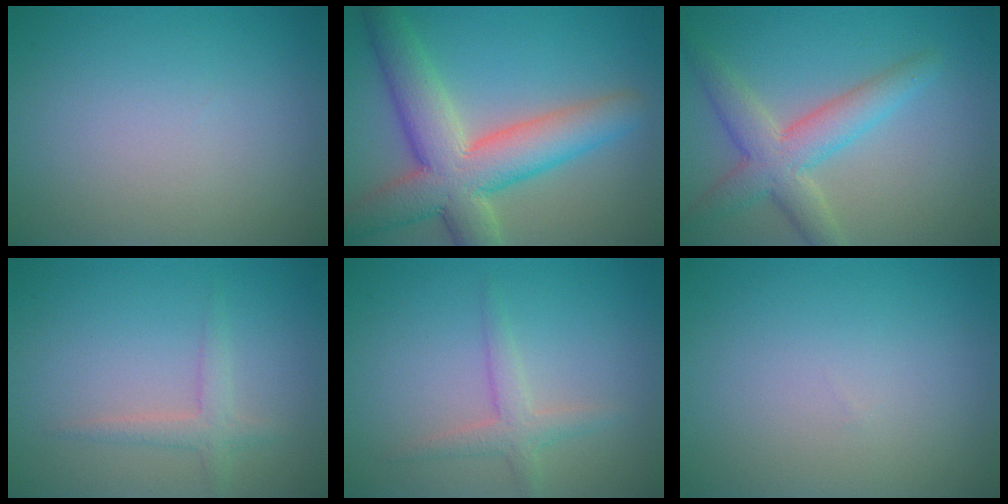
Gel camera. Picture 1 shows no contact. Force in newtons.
{"total": 9.3, "press": 9.3, "slide": 0.8}
{"total": 4.9, "press": 4.9, "slide": 0.4}
{"total": 1.9, "press": 1.9, "slide": 0.1}
{"total": 2.2, "press": 2.2, "slide": 0.1}
{"total": 0.0}